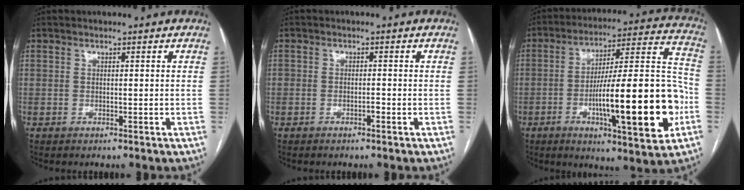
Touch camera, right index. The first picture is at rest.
{"total": 0.9, "force": [-0.5, 0.4, 0.7], "torque": [-0.009, 0.005, -0.007]}
{"total": 23.8, "force": [-6.4, 3.2, 22.7], "torque": [-0.319, 0.012, -0.089]}